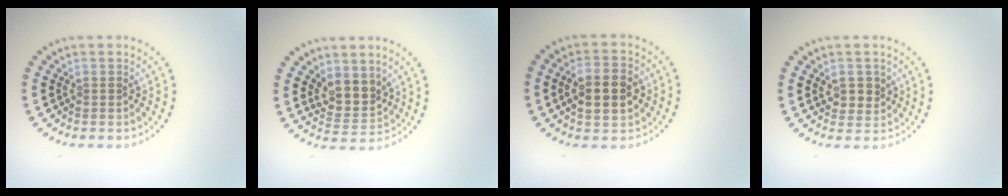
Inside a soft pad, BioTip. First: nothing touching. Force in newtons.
{"total": 3.1, "press": 2.6, "slide": 1.7}
{"total": 4.5, "press": 4.5, "slide": 0.3}
{"total": 2.0, "press": 2.0, "slide": 0.6}